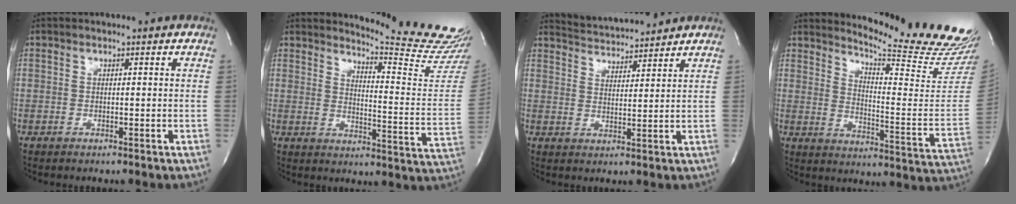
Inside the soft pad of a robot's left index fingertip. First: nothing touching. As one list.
[{"total": 16.1, "force": [15.6, -2.1, 3.4], "torque": [-0.057, -0.143, 0.180]}, {"total": 7.7, "force": [7.6, 0.1, 1.3], "torque": [-0.035, 0.016, 0.128]}, {"total": 20.0, "force": [19.0, -0.5, 6.2], "torque": [-0.101, -0.142, 0.232]}]